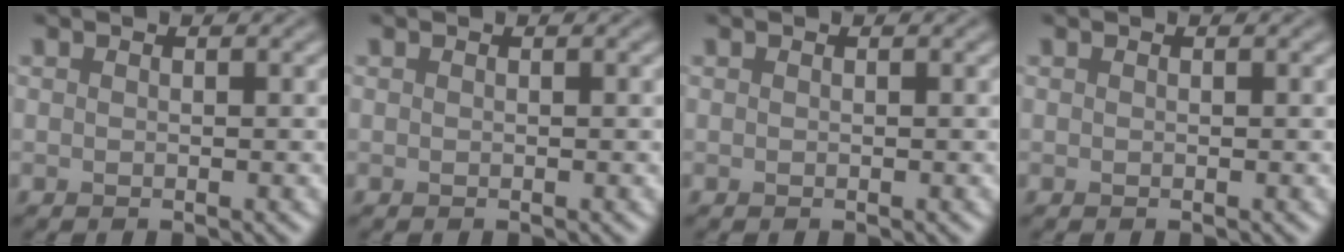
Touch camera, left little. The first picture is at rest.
{"total": 0.0}
{"total": 0.0}
{"total": 0.0}